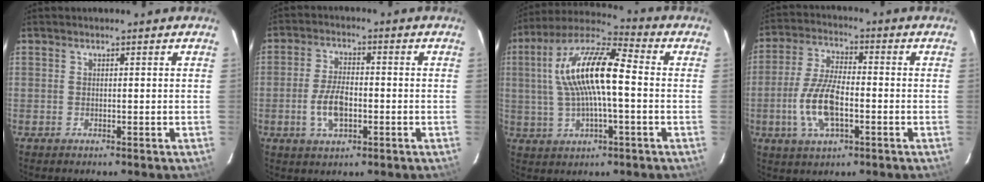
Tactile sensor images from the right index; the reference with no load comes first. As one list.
[{"total": 7.2, "force": [-2.0, 3.5, 6.0], "torque": [-0.124, 0.001, -0.035]}, {"total": 15.8, "force": [1.0, 4.6, 15.1], "torque": [-0.288, 0.022, 0.008]}, {"total": 11.2, "force": [-3.0, 4.6, 9.7], "torque": [-0.204, 0.001, -0.057]}]